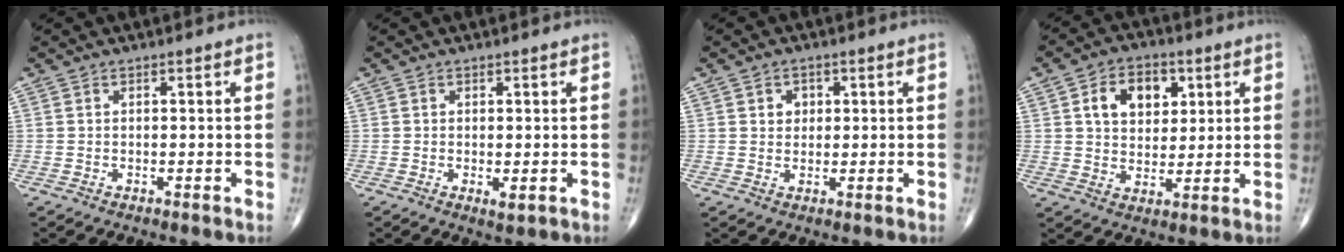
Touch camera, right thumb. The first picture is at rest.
{"total": 1.6, "force": [-0.2, 0.6, 1.5], "torque": [-0.023, -0.006, -0.003]}
{"total": 2.7, "force": [0.9, 2.3, 1.3], "torque": [-0.003, -0.003, 0.011]}
{"total": 10.0, "force": [3.4, 7.0, 6.3], "torque": [-0.066, -0.007, 0.056]}